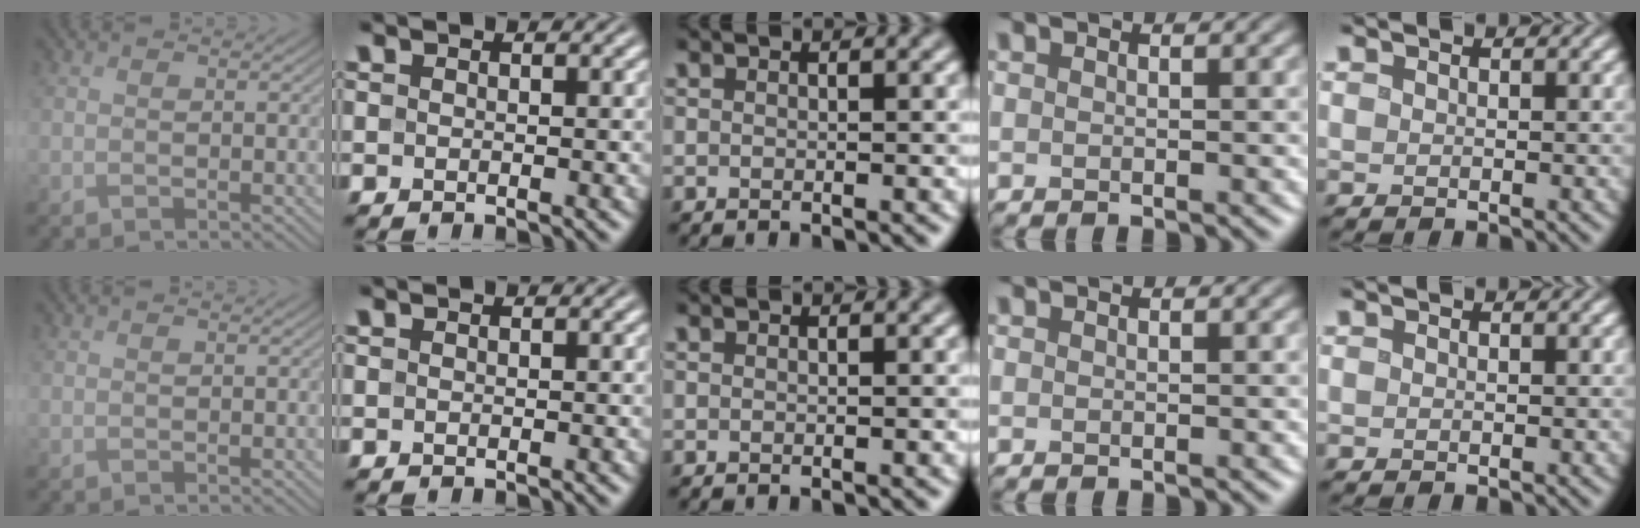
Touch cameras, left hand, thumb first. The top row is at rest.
{}